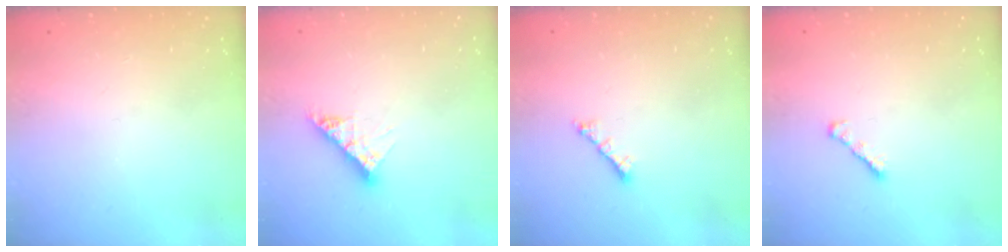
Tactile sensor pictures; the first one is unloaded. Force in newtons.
{"total": 8.6, "press": 8.5, "slide": 0.9}
{"total": 1.8, "press": 1.7, "slide": 0.6}
{"total": 2.5, "press": 2.4, "slide": 0.6}